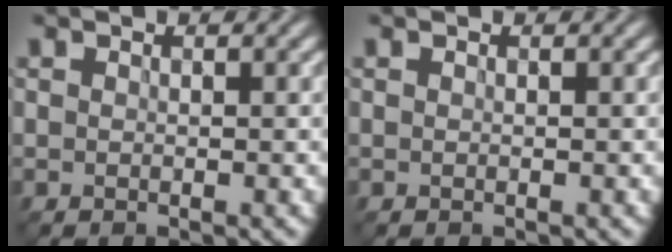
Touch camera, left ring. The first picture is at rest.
{"total": 0.0}